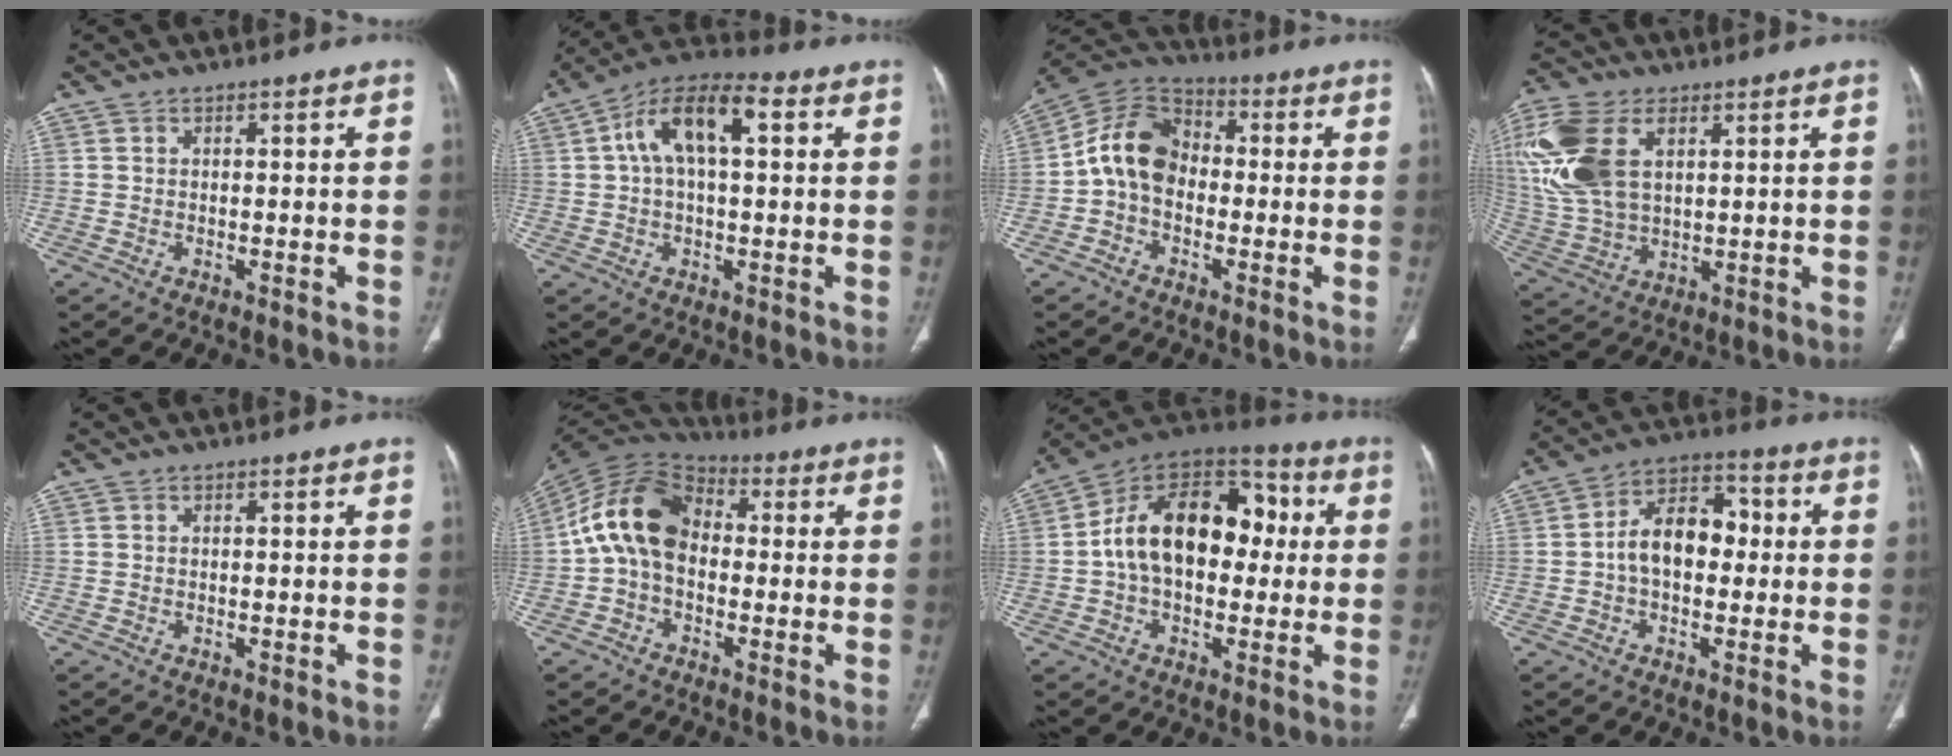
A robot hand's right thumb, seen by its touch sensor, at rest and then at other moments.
{"total": 12.5, "force": [2.9, 5.9, 10.6], "torque": [-0.190, 0.035, 0.043]}
{"total": 11.0, "force": [-1.3, 8.2, 7.2], "torque": [-0.118, 0.035, -0.040]}
{"total": 19.2, "force": [5.8, 11.5, 14.2], "torque": [-0.334, -0.007, 0.117]}
{"total": 0.0}
{"total": 13.4, "force": [-0.5, 9.4, 9.6], "torque": [-0.169, 0.035, -0.024]}
{"total": 20.2, "force": [1.3, 13.2, 15.2], "torque": [-0.216, 0.046, 0.013]}
{"total": 11.3, "force": [-0.1, 7.4, 8.5], "torque": [-0.122, 0.037, -0.013]}